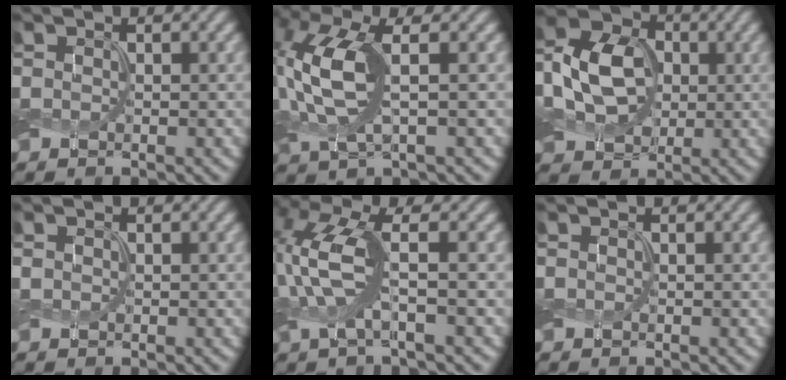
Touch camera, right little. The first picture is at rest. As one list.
[{"total": 7.4, "force": [0.3, 3.2, 6.7], "torque": [-0.171, 0.010, 0.006]}, {"total": 6.7, "force": [-1.1, 5.1, 4.2], "torque": [-0.098, 0.010, -0.026]}, {"total": 0.0}, {"total": 5.8, "force": [-0.4, 2.1, 5.4], "torque": [-0.144, 0.006, -0.008]}, {"total": 0.0}]